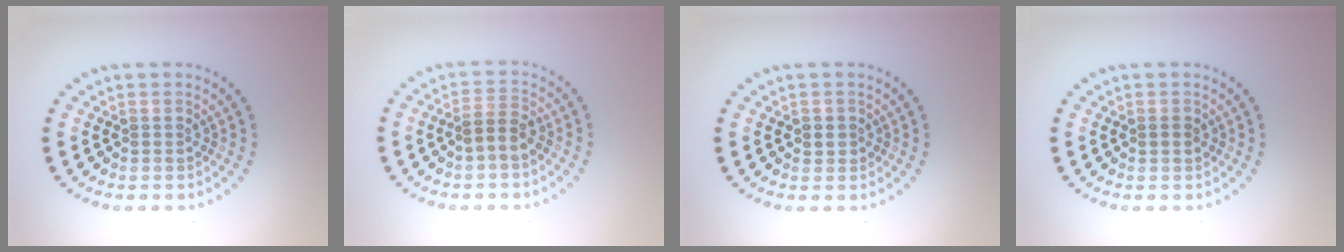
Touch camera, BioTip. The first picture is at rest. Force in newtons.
{"total": 1.9, "press": 1.8, "slide": 0.7}
{"total": 1.1, "press": 1.0, "slide": 0.5}
{"total": 0.8, "press": 0.8, "slide": 0.3}